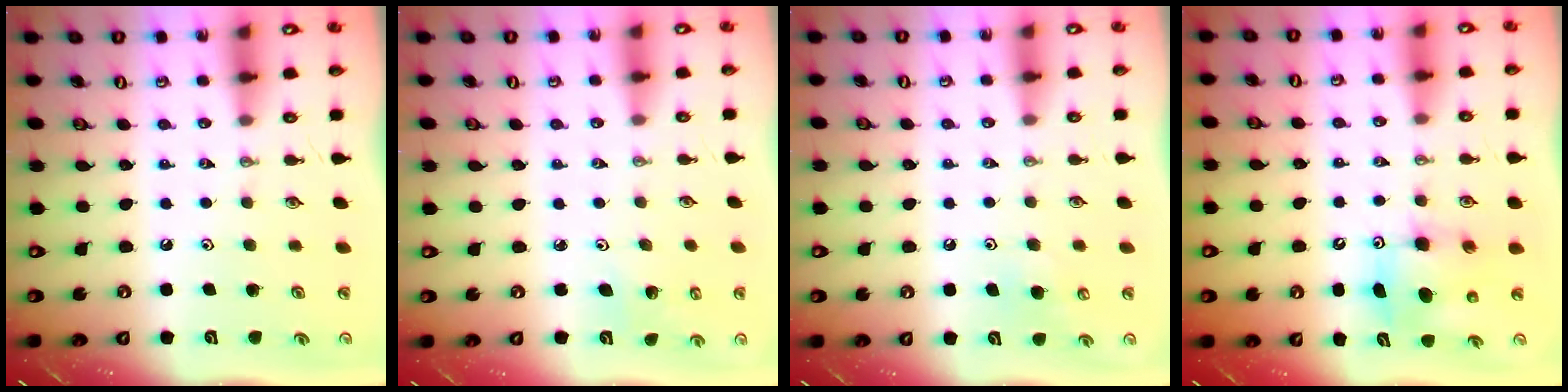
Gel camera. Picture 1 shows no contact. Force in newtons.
{"total": 2.8, "press": 2.8, "slide": 0.2}
{"total": 5.7, "press": 5.7, "slide": 0.9}
{"total": 8.0, "press": 7.8, "slide": 1.9}